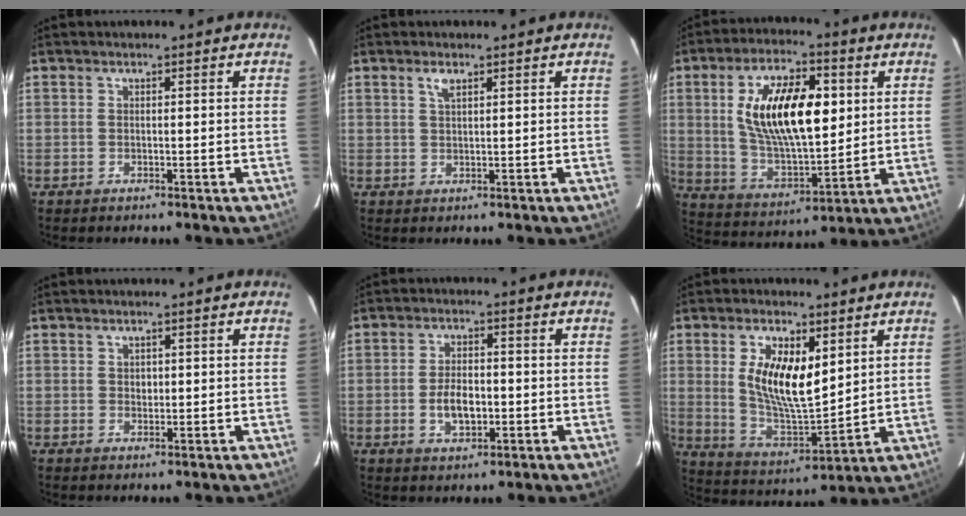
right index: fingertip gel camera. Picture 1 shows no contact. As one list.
[{"total": 1.8, "force": [1.1, 0.7, 1.3], "torque": [-0.025, 0.004, 0.020]}, {"total": 18.5, "force": [4.1, 8.1, 16.1], "torque": [-0.288, 0.012, 0.082]}, {"total": 1.2, "force": [0.4, 1.1, 0.4], "torque": [-0.003, 0.004, 0.008]}, {"total": 5.7, "force": [-1.3, 3.2, 4.6], "torque": [-0.092, 0.000, -0.018]}, {"total": 12.8, "force": [4.0, 5.1, 11.0], "torque": [-0.210, -0.002, 0.084]}]